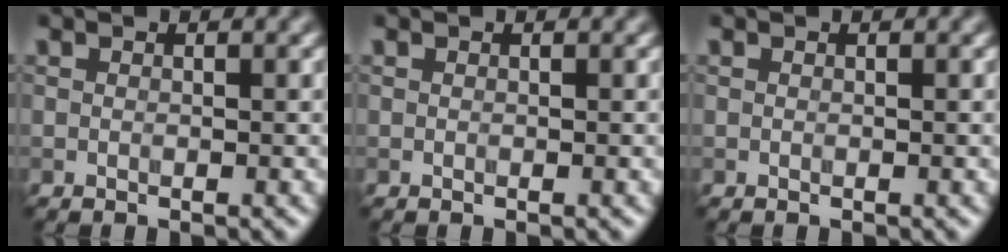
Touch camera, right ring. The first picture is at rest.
{"total": 0.0}
{"total": 0.0}